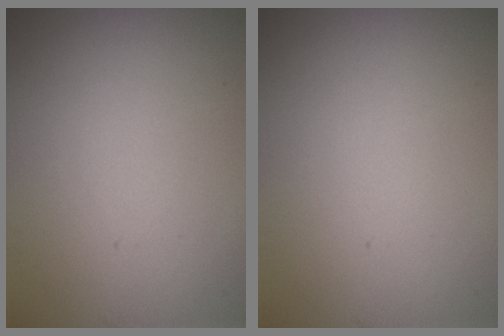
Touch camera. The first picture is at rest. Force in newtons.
{"total": 0.0}